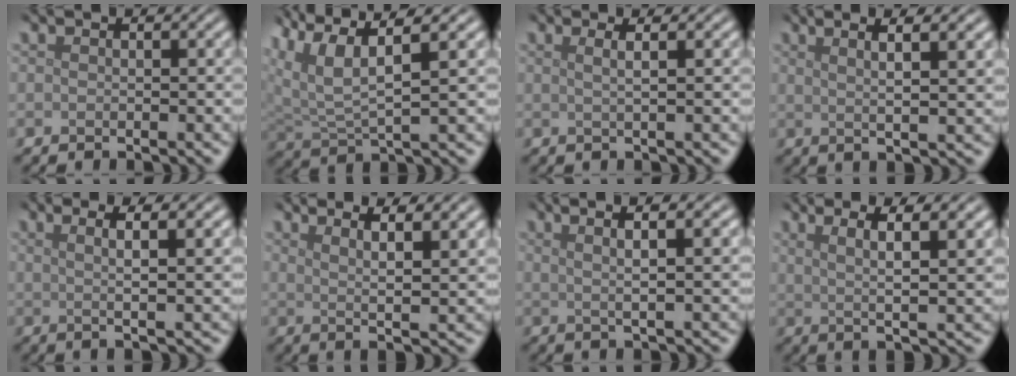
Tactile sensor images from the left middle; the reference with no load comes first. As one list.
[{"total": 7.8, "force": [4.7, 2.5, 5.7], "torque": [-0.135, 0.016, 0.089]}, {"total": 2.3, "force": [0.9, 1.0, 1.8], "torque": [-0.012, 0.003, -0.012]}, {"total": 6.1, "force": [2.9, 1.6, 5.2], "torque": [-0.058, 0.023, 0.022]}, {"total": 4.9, "force": [1.8, 1.1, 4.4], "torque": [-0.061, 0.013, 0.014]}, {"total": 6.6, "force": [3.5, 1.6, 5.3], "torque": [-0.058, 0.019, 0.035]}, {"total": 6.5, "force": [3.2, 1.9, 5.3], "torque": [-0.061, 0.027, 0.020]}, {"total": 6.4, "force": [2.8, 1.3, 5.6], "torque": [-0.077, 0.015, 0.037]}]